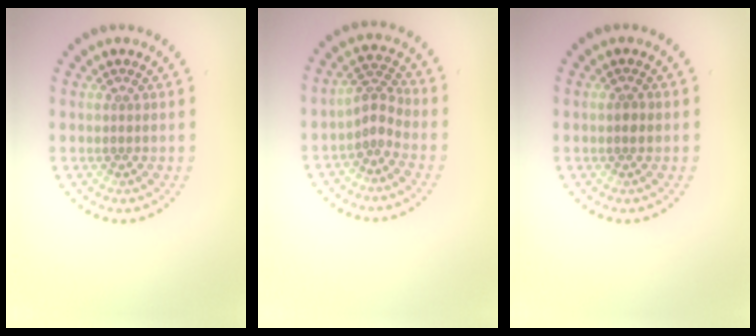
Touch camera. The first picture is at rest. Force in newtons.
{"total": 2.1, "press": 1.5, "slide": 1.5}
{"total": 0.8, "press": 0.8, "slide": 0.2}